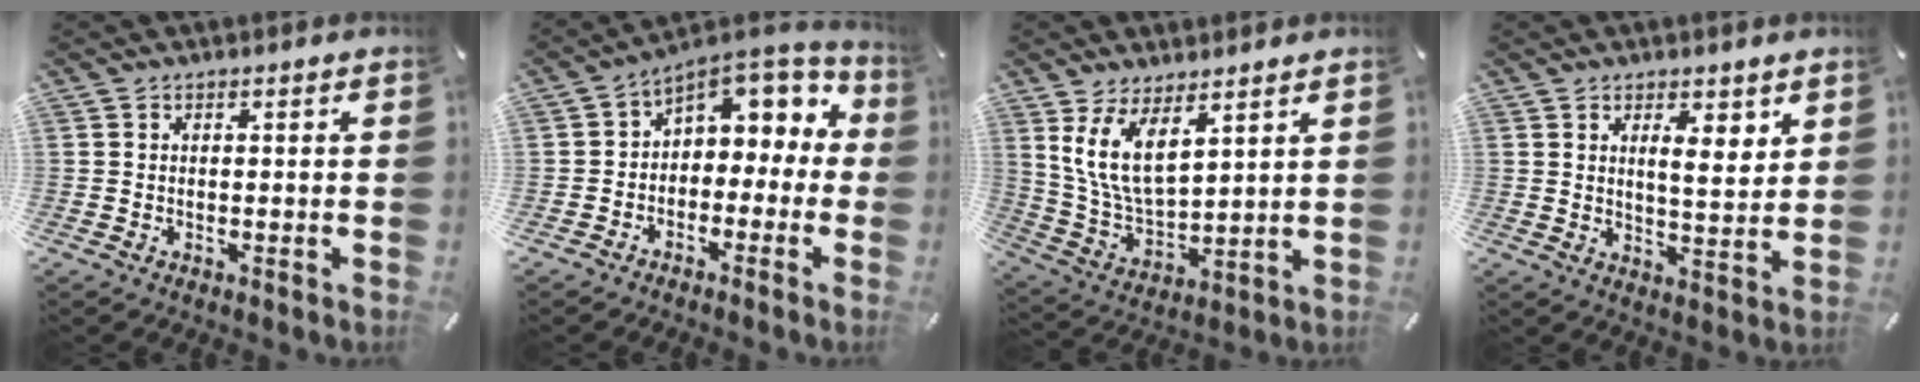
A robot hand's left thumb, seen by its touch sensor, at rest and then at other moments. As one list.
[{"total": 6.5, "force": [2.3, 5.2, 3.0], "torque": [-0.049, -0.021, 0.041]}, {"total": 10.9, "force": [6.3, 4.9, 7.5], "torque": [-0.179, -0.030, 0.113]}, {"total": 6.6, "force": [3.5, 2.8, 4.8], "torque": [-0.073, -0.023, 0.056]}]